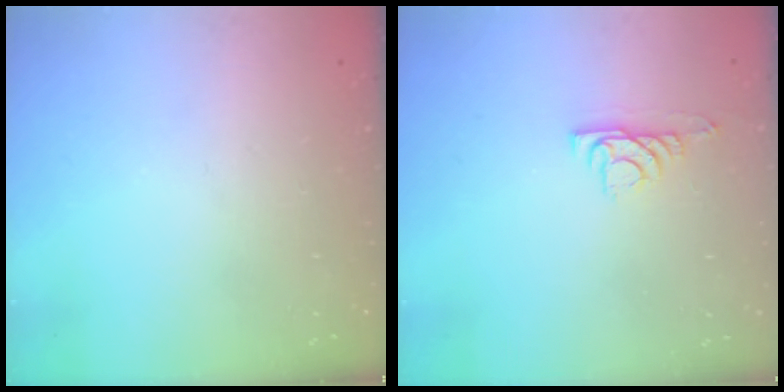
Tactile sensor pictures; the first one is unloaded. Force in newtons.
{"total": 5.0, "press": 4.9, "slide": 0.7}